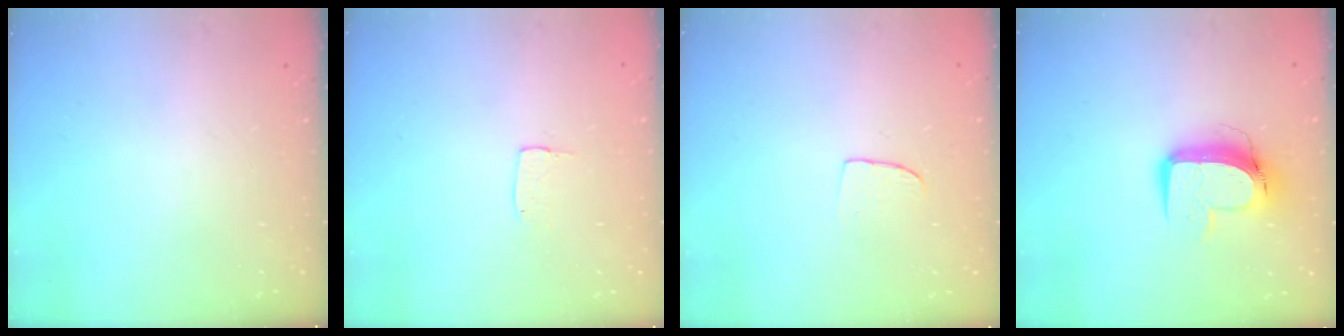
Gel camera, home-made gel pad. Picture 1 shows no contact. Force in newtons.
{"total": 3.9, "press": 3.9, "slide": 0.1}
{"total": 5.5, "press": 5.5, "slide": 0.3}
{"total": 11.3, "press": 11.2, "slide": 1.3}